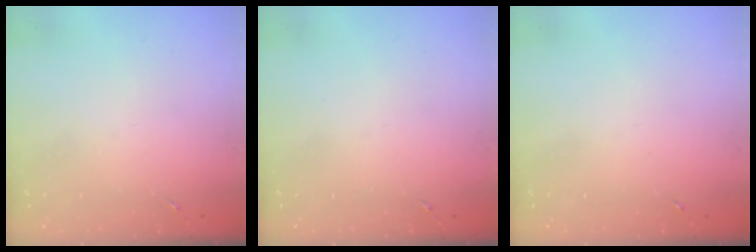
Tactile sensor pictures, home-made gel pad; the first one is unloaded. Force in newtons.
{"total": 0.0}
{"total": 0.0}